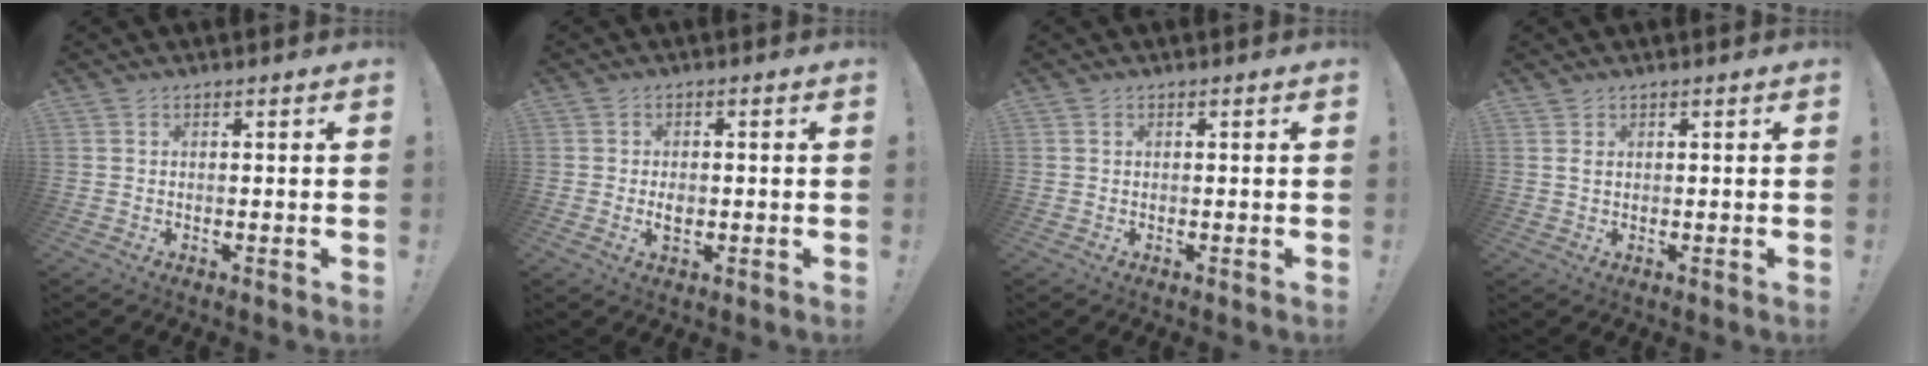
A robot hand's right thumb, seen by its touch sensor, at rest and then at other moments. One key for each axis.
{"total": 2.6, "fx": -0.2, "fy": 1.7, "fz": 2.0, "tx": -0.019, "ty": 0.000, "tz": -0.006}
{"total": 0.0}
{"total": 1.1, "fx": 0.6, "fy": 0.6, "fz": 0.6, "tx": -0.008, "ty": -0.001, "tz": 0.010}